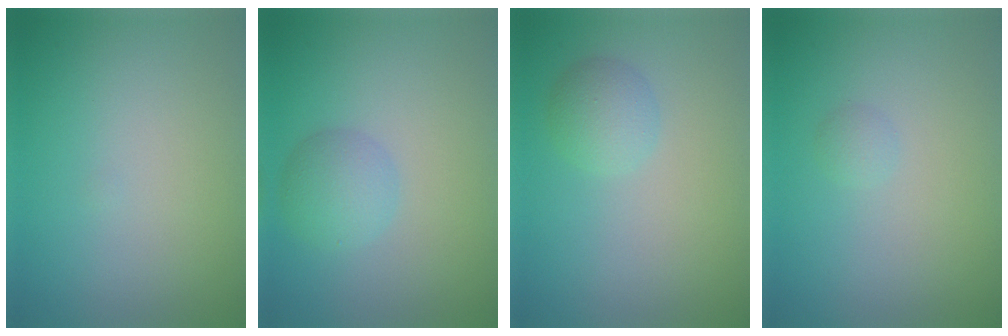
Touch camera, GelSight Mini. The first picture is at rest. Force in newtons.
{"total": 2.8, "press": 2.8, "slide": 0.1}
{"total": 2.2, "press": 2.2, "slide": 0.1}
{"total": 0.8, "press": 0.8, "slide": 0.0}